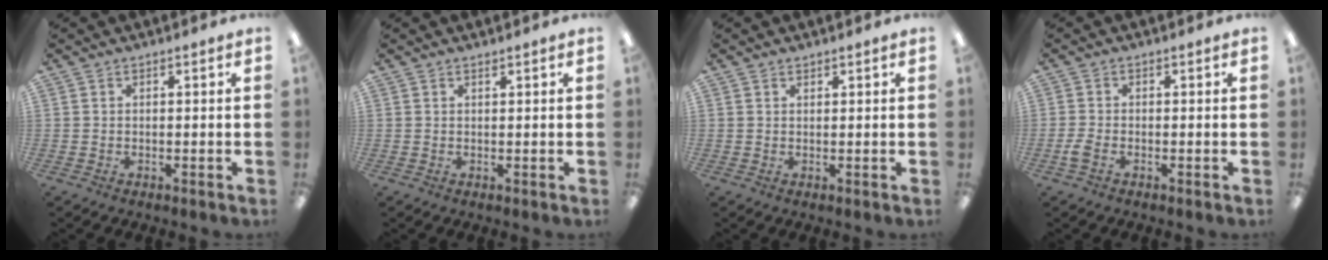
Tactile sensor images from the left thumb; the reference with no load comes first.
{"total": 0.6, "force": [0.6, 0.1, 0.2], "torque": [-0.005, 0.001, 0.011]}
{"total": 0.7, "force": [0.7, 0.2, 0.2], "torque": [-0.004, 0.000, 0.013]}
{"total": 2.0, "force": [-0.9, 0.9, 1.5], "torque": [-0.040, -0.003, -0.019]}